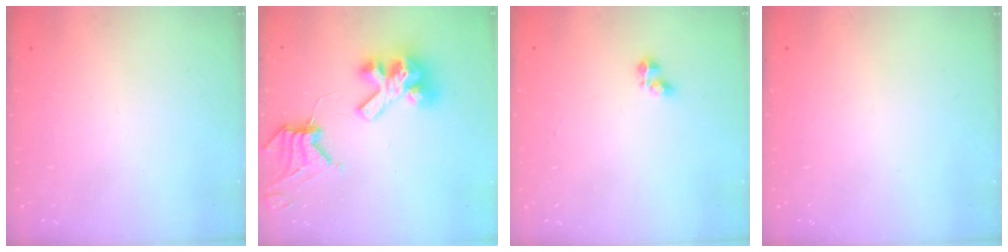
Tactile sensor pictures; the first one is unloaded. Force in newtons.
{"total": 12.2, "press": 12.1, "slide": 1.2}
{"total": 2.6, "press": 2.5, "slide": 0.5}
{"total": 0.0}